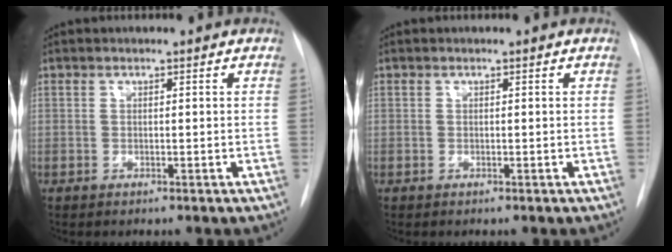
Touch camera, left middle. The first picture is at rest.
{"total": 0.0}